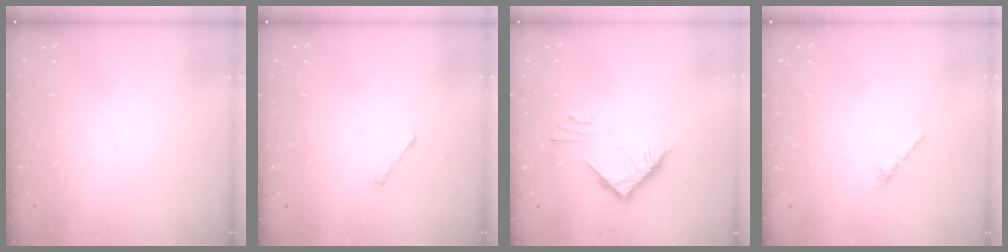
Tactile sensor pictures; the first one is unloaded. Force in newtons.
{"total": 0.7, "press": 0.7, "slide": 0.2}
{"total": 5.2, "press": 5.2, "slide": 0.5}
{"total": 0.6, "press": 0.5, "slide": 0.3}